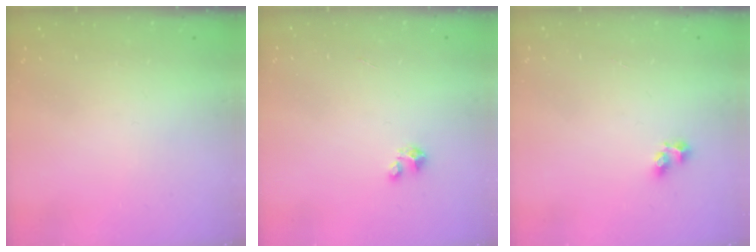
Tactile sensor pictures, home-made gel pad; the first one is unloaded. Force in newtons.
{"total": 2.1, "press": 2.1, "slide": 0.1}
{"total": 5.2, "press": 4.8, "slide": 1.8}